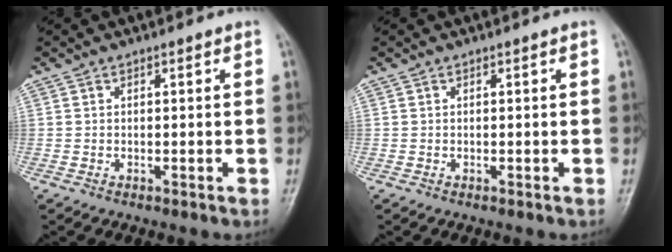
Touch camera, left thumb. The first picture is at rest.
{"total": 0.0}